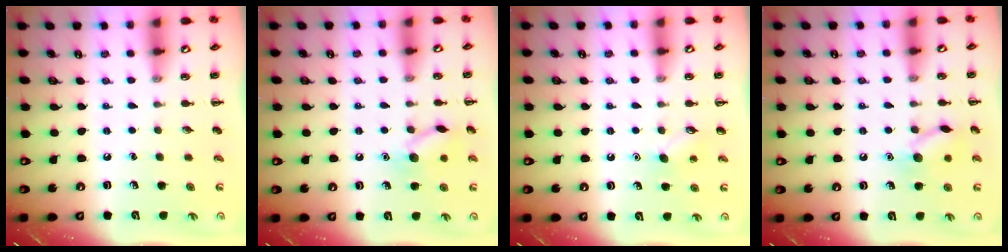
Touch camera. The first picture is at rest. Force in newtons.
{"total": 10.6, "press": 10.6, "slide": 0.6}
{"total": 5.9, "press": 5.7, "slide": 1.3}
{"total": 10.6, "press": 10.6, "slide": 0.6}